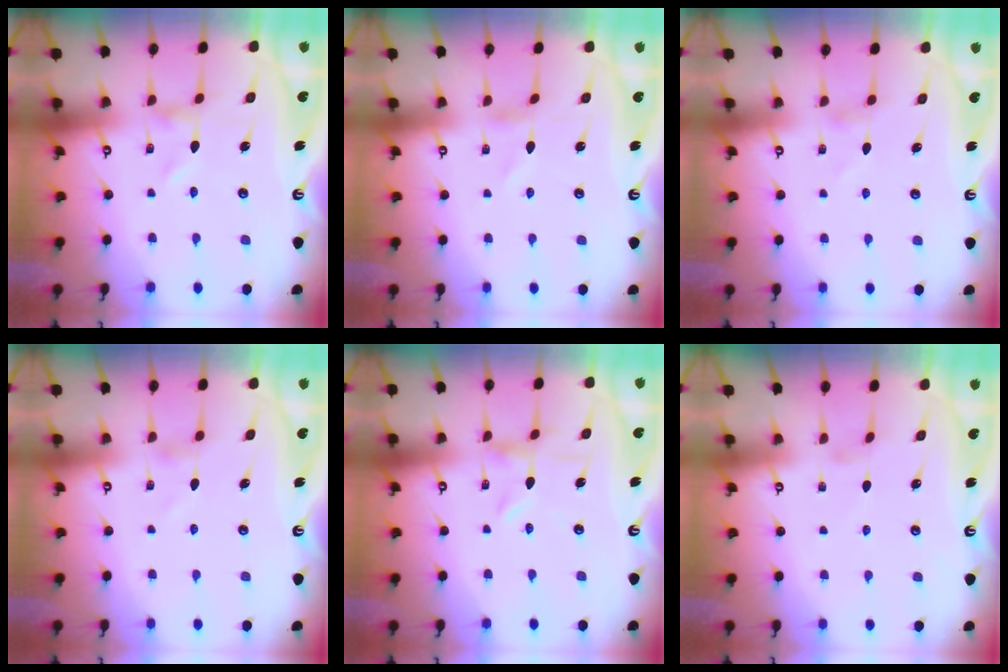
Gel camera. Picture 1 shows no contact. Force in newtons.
{"total": 0.8, "press": 0.8, "slide": 0.1}
{"total": 0.0}
{"total": 0.0}
{"total": 2.9, "press": 2.9, "slide": 0.4}
{"total": 0.7, "press": 0.7, "slide": 0.2}